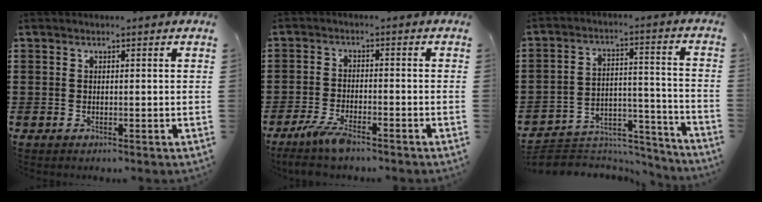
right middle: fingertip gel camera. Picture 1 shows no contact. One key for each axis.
{"total": 4.7, "fx": -3.6, "fy": 0.9, "fz": 2.9, "tx": -0.074, "ty": -0.011, "tz": -0.073}
{"total": 5.3, "fx": -4.9, "fy": 2.0, "fz": 0.4, "tx": -0.009, "ty": 0.016, "tz": -0.100}